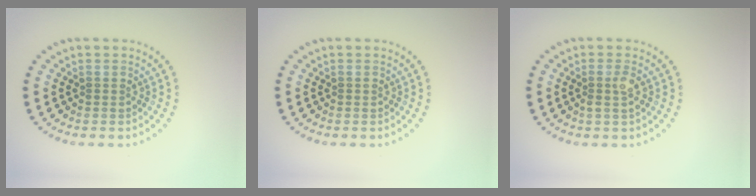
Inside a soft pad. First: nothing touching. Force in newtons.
{"total": 0.0}
{"total": 1.6, "press": 1.4, "slide": 0.8}